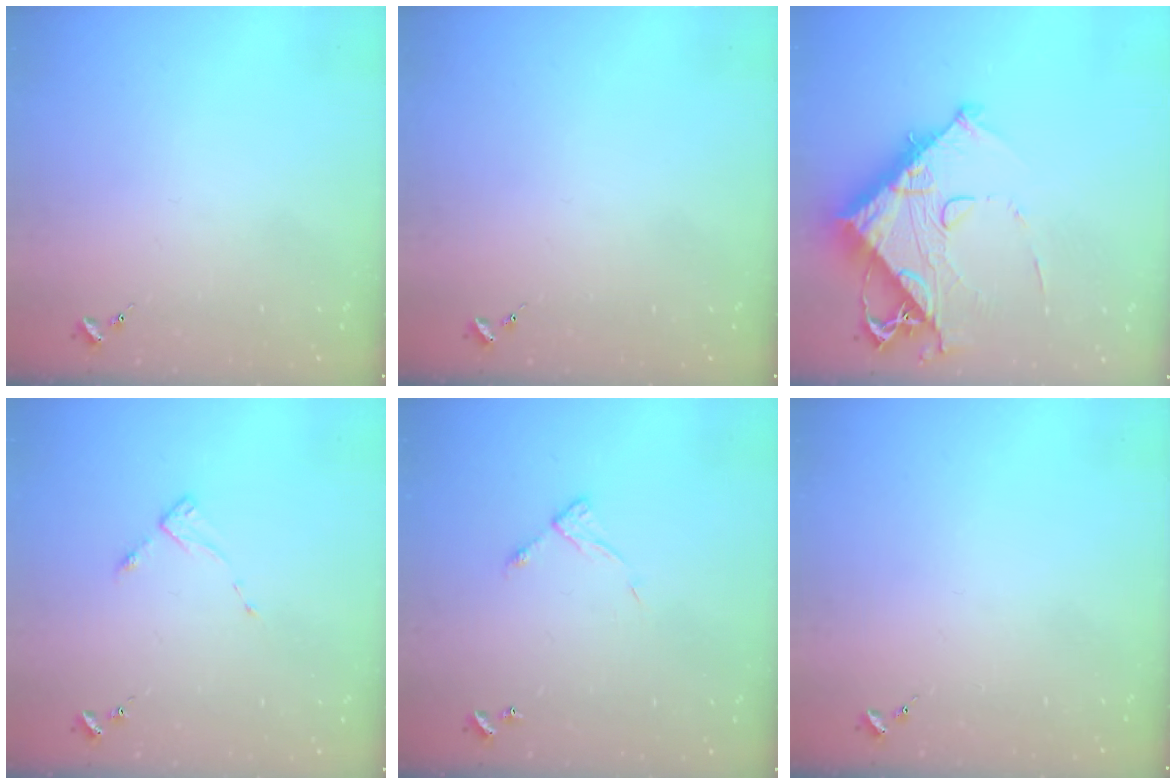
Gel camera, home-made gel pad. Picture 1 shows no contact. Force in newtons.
{"total": 0.0}
{"total": 14.7, "press": 14.6, "slide": 1.5}
{"total": 3.7, "press": 3.6, "slide": 0.4}
{"total": 5.8, "press": 5.7, "slide": 0.6}
{"total": 0.0}